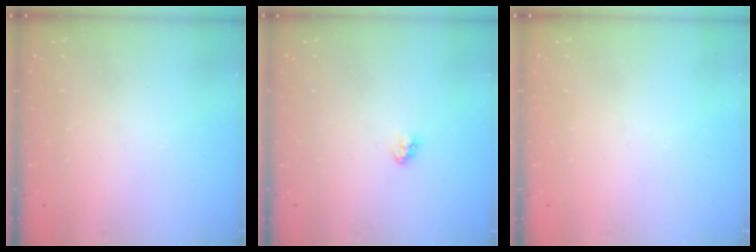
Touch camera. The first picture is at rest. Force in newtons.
{"total": 2.9, "press": 2.9, "slide": 0.2}
{"total": 0.0}